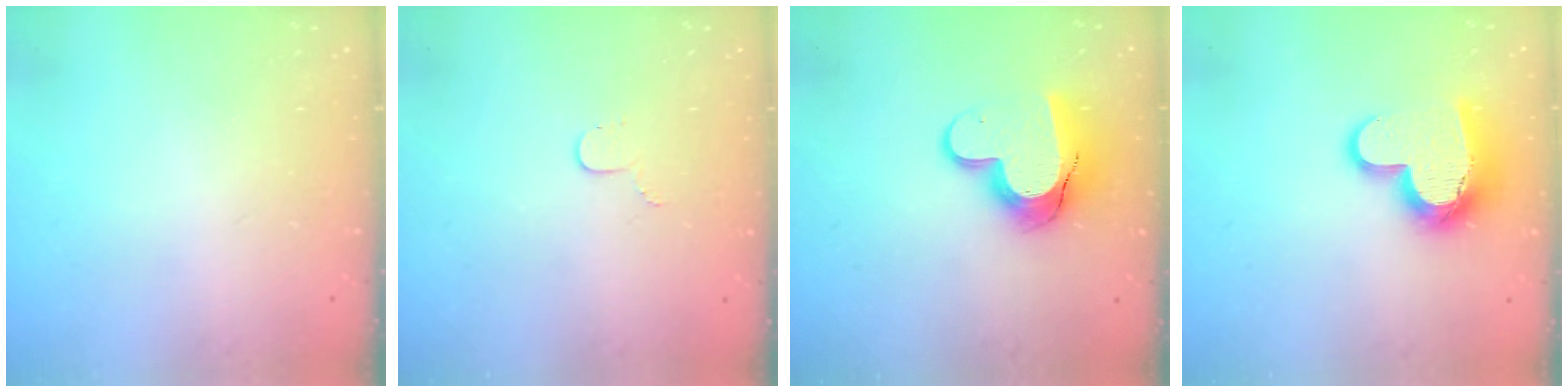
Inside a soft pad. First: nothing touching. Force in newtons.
{"total": 3.4, "press": 3.4, "slide": 0.4}
{"total": 11.8, "press": 11.8, "slide": 1.0}
{"total": 14.6, "press": 14.5, "slide": 1.2}